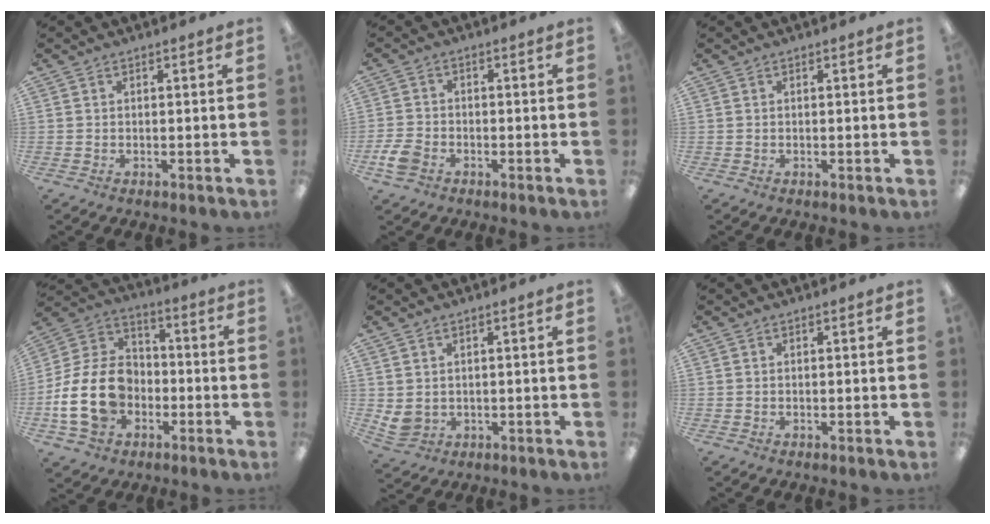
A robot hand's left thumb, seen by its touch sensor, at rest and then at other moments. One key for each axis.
{"total": 4.6, "fx": -2.4, "fy": 3.1, "fz": 2.4, "tx": -0.052, "ty": 0.012, "tz": -0.046}
{"total": 0.0}
{"total": 18.2, "fx": -4.2, "fy": 13.7, "fz": 11.2, "tx": -0.245, "ty": 0.025, "tz": -0.066}
{"total": 3.4, "fx": 1.2, "fy": 2.9, "fz": 1.3, "tx": -0.033, "ty": 0.000, "tz": 0.025}
{"total": 0.0}